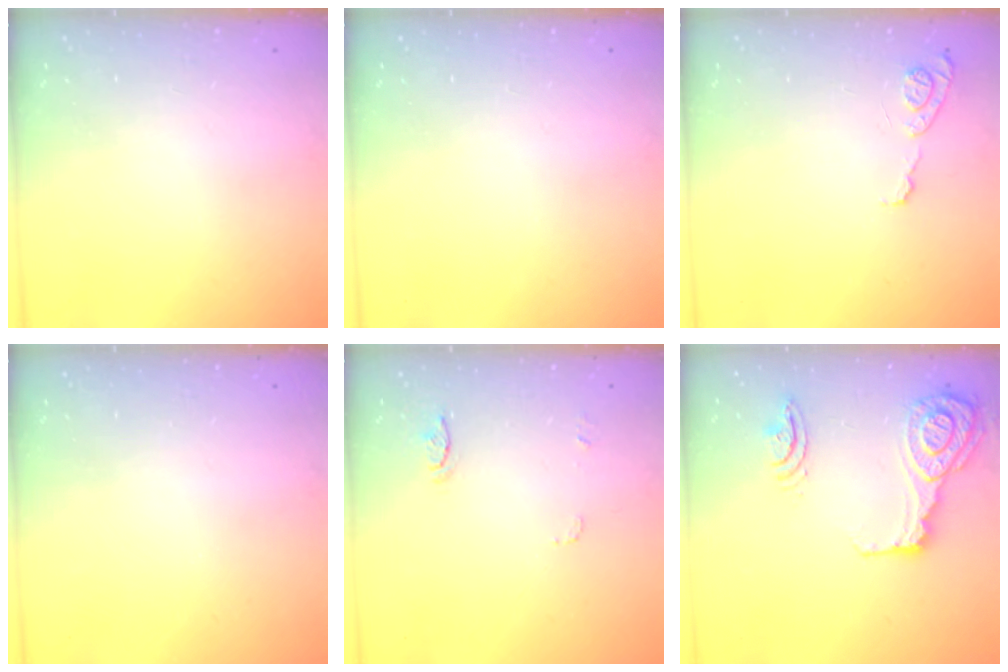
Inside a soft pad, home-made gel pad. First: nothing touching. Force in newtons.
{"total": 0.0}
{"total": 7.6, "press": 7.5, "slide": 0.8}
{"total": 0.0}
{"total": 5.5, "press": 5.4, "slide": 0.4}
{"total": 17.9, "press": 17.6, "slide": 3.7}